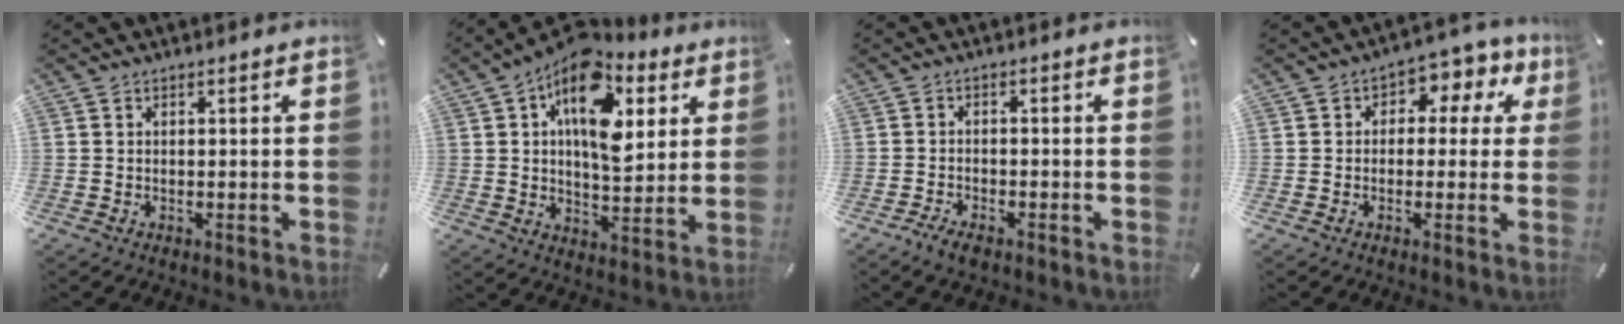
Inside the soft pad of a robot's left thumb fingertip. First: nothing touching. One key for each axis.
{"total": 17.4, "fx": 7.5, "fy": 9.9, "fz": 12.2, "tx": -0.184, "ty": -0.032, "tz": 0.129}
{"total": 2.8, "fx": -2.3, "fy": 1.0, "fz": 1.3, "tx": -0.028, "ty": 0.009, "tz": -0.045}
{"total": 6.1, "fx": 0.9, "fy": 4.6, "fz": 3.9, "tx": -0.050, "ty": 0.002, "tz": 0.007}